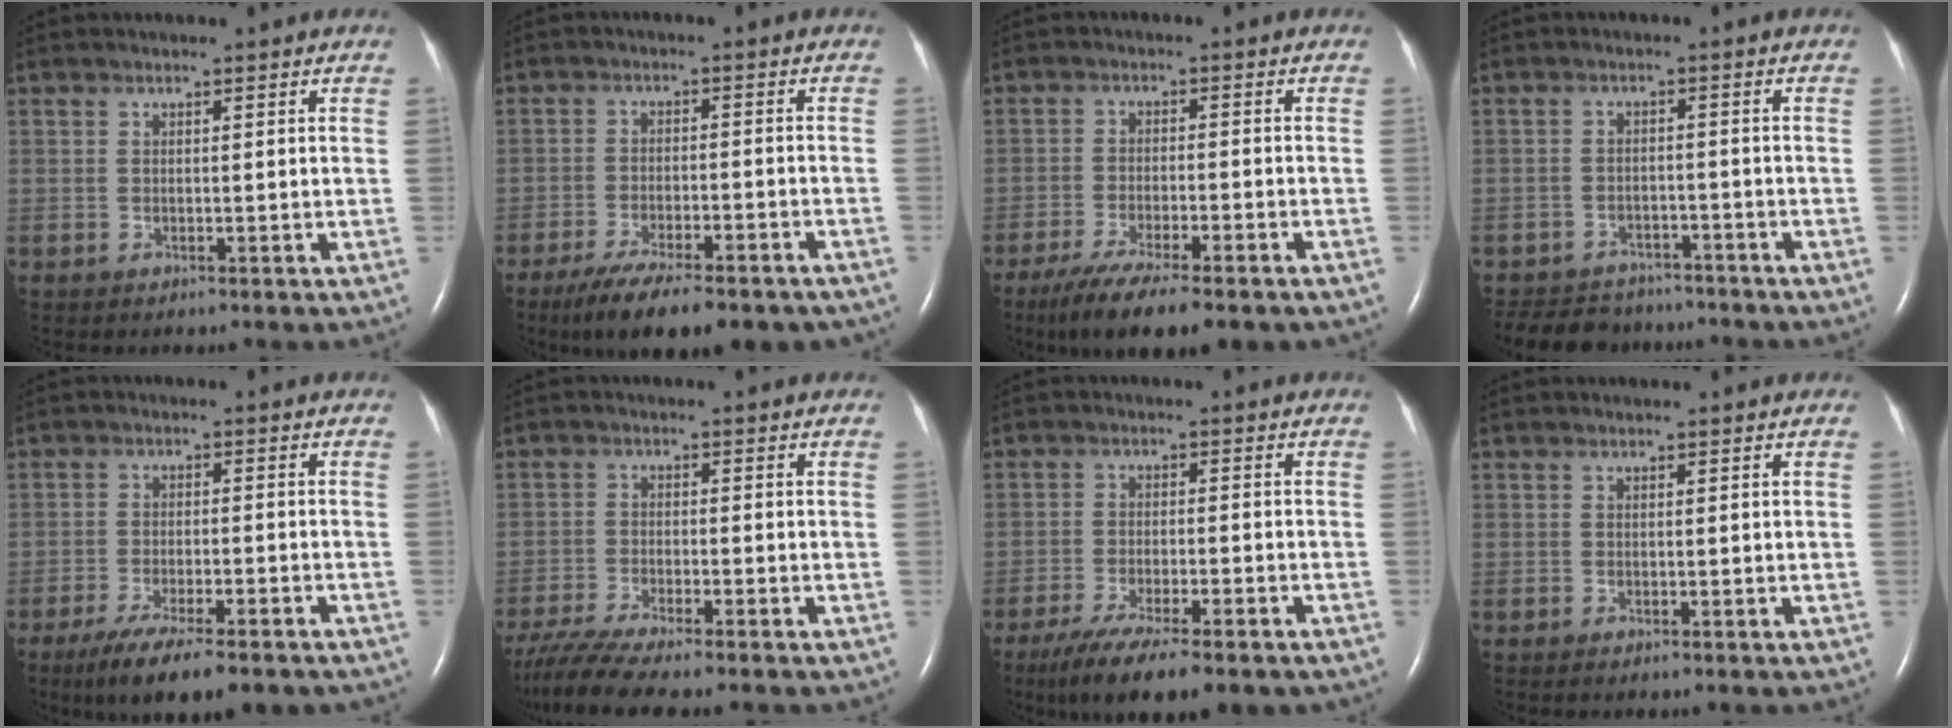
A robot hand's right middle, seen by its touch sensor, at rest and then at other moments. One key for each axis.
{"total": 15.7, "fx": -12.3, "fy": 4.0, "fz": 8.9, "tx": -0.127, "ty": -0.011, "tz": -0.179}
{"total": 11.7, "fx": -8.7, "fy": 1.8, "fz": 7.6, "tx": -0.124, "ty": -0.026, "tz": -0.135}
{"total": 10.0, "fx": -8.8, "fy": 4.1, "fz": 2.2, "tx": -0.045, "ty": 0.000, "tz": -0.120}
{"total": 11.5, "fx": -8.4, "fy": 1.9, "fz": 7.5, "tx": -0.119, "ty": -0.023, "tz": -0.129}
{"total": 8.7, "fx": -7.4, "fy": -0.2, "fz": 4.5, "tx": -0.077, "ty": -0.022, "tz": -0.124}
{"total": 12.3, "fx": -9.2, "fy": 2.1, "fz": 8.0, "tx": -0.133, "ty": -0.028, "tz": -0.143}
{"total": 0.0}